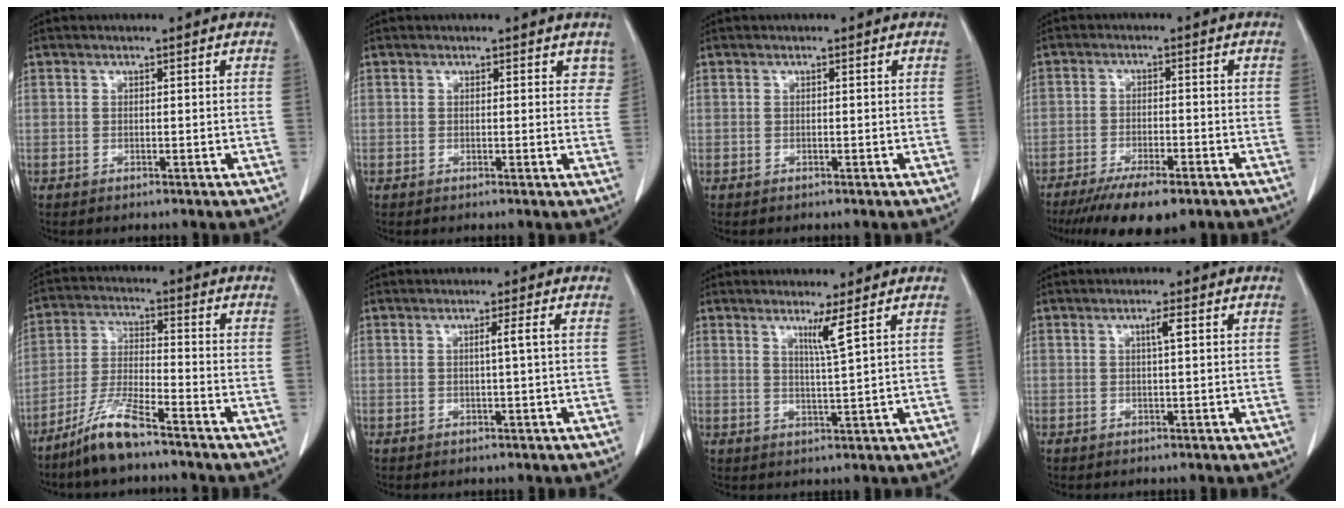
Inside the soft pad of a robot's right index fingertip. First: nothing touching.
{"total": 2.5, "force": [1.9, 1.4, 0.8], "torque": [0.013, -0.003, 0.007]}
{"total": 0.0}
{"total": 10.1, "force": [-7.3, 2.7, 6.4], "torque": [-0.096, -0.016, -0.113]}
{"total": 8.0, "force": [-6.3, 0.4, 5.0], "torque": [-0.109, -0.020, -0.127]}
{"total": 1.5, "force": [0.1, -0.6, 1.3], "torque": [-0.019, 0.001, 0.001]}
{"total": 3.2, "force": [1.7, -1.3, 2.3], "torque": [-0.044, -0.017, 0.035]}
{"total": 1.6, "force": [0.4, -0.1, 1.6], "torque": [-0.029, 0.003, 0.005]}